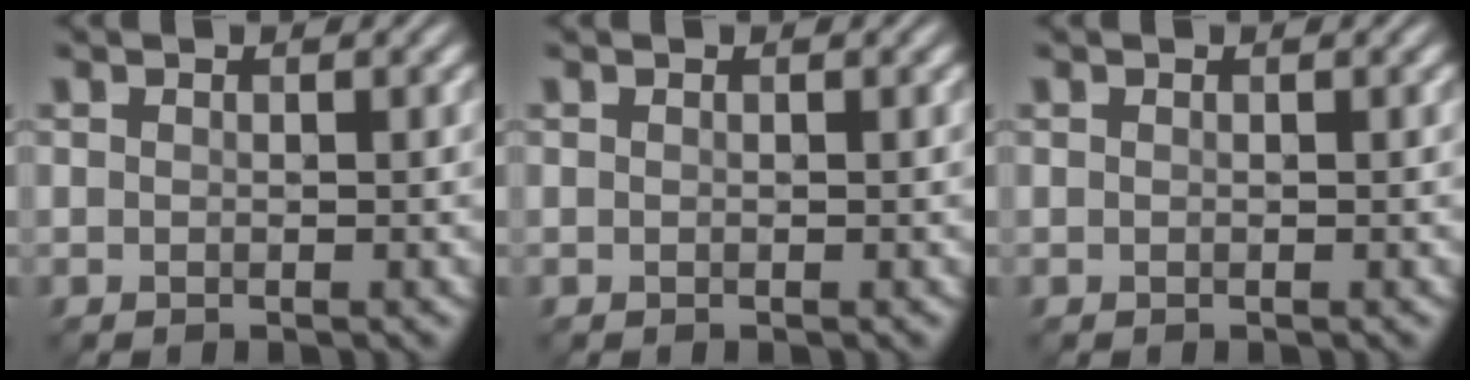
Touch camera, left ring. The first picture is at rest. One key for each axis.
{"total": 0.0}
{"total": 0.0}